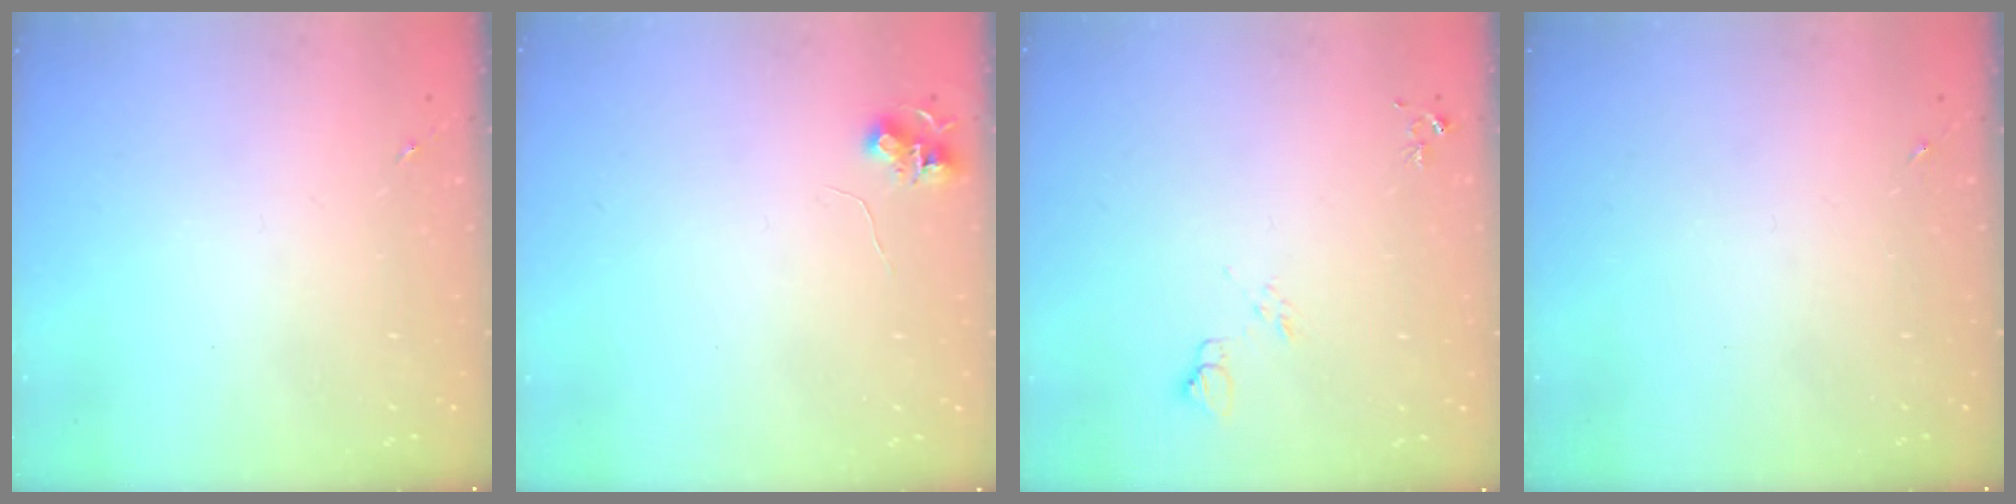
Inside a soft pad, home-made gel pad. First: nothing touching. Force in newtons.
{"total": 5.6, "press": 5.5, "slide": 0.9}
{"total": 6.5, "press": 6.5, "slide": 0.8}
{"total": 0.0}